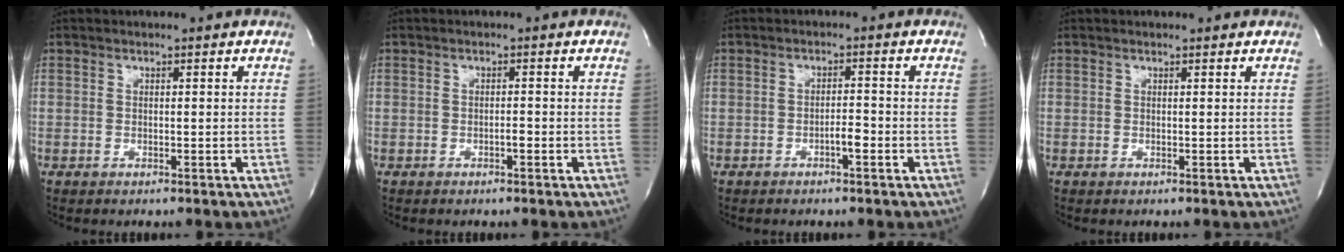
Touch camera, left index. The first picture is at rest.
{"total": 1.0, "force": [-0.9, 0.0, 0.6], "torque": [-0.009, -0.003, -0.015]}
{"total": 2.3, "force": [-1.6, 0.3, 1.6], "torque": [-0.025, -0.003, -0.028]}
{"total": 0.6, "force": [0.5, 0.0, 0.1], "torque": [-0.008, 0.001, 0.005]}